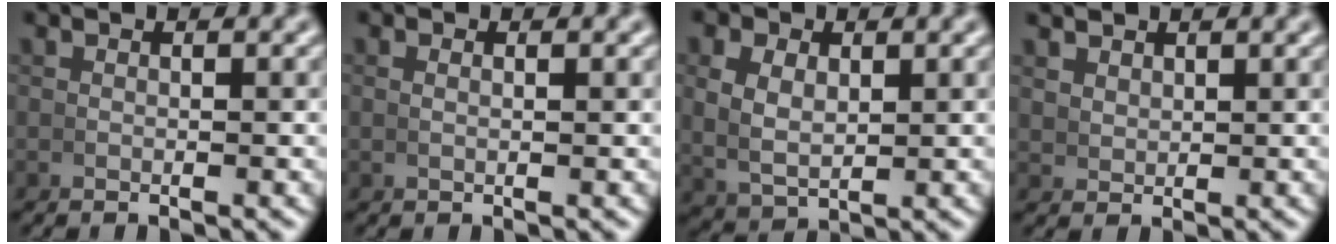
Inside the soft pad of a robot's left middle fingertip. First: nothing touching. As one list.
[{"total": 0.5, "force": [0.3, -0.2, 0.3], "torque": [-0.008, -0.001, 0.008]}, {"total": 4.2, "force": [1.0, 3.0, 2.7], "torque": [-0.061, -0.013, 0.031]}, {"total": 1.9, "force": [1.7, 0.7, 0.6], "torque": [-0.008, 0.001, 0.042]}]